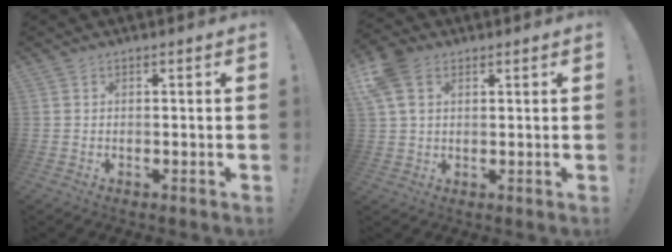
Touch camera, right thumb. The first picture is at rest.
{"total": 8.0, "force": [3.6, 5.4, 4.8], "torque": [-0.094, -0.001, 0.073]}